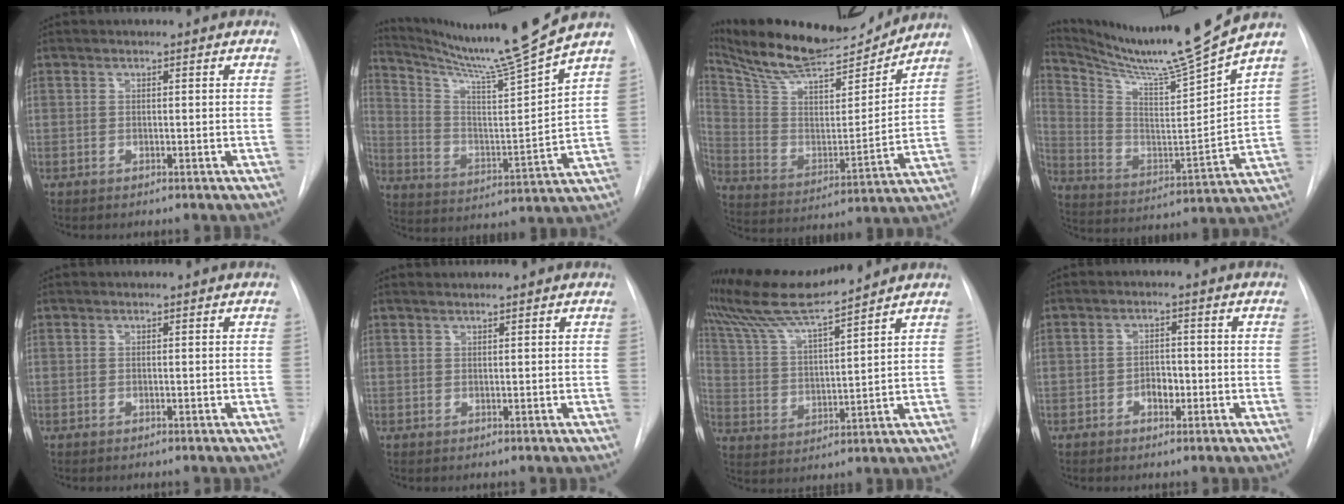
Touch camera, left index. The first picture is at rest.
{"total": 16.2, "force": [14.3, -3.1, 6.8], "torque": [-0.124, -0.050, 0.235]}
{"total": 20.9, "force": [19.1, 3.3, 7.7], "torque": [-0.146, -0.006, 0.312]}
{"total": 17.2, "force": [15.3, -2.7, 7.4], "torque": [-0.143, -0.056, 0.259]}
{"total": 0.0}
{"total": 1.5, "force": [1.4, -0.1, 0.4], "torque": [-0.008, 0.014, 0.030]}
{"total": 12.7, "force": [11.7, -1.2, 4.7], "torque": [-0.103, 0.010, 0.221]}
{"total": 2.5, "force": [-0.9, 1.6, 1.7], "torque": [-0.021, 0.008, -0.013]}